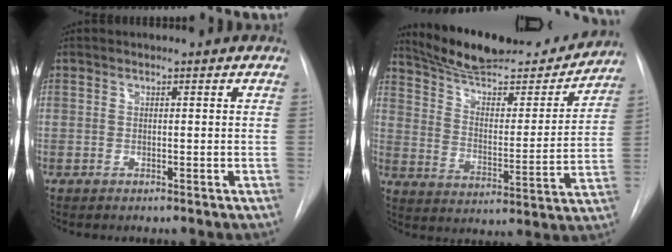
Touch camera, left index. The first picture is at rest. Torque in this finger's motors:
{"motor_torque": [-0.04, -0.56, 0.33, 0.06]}